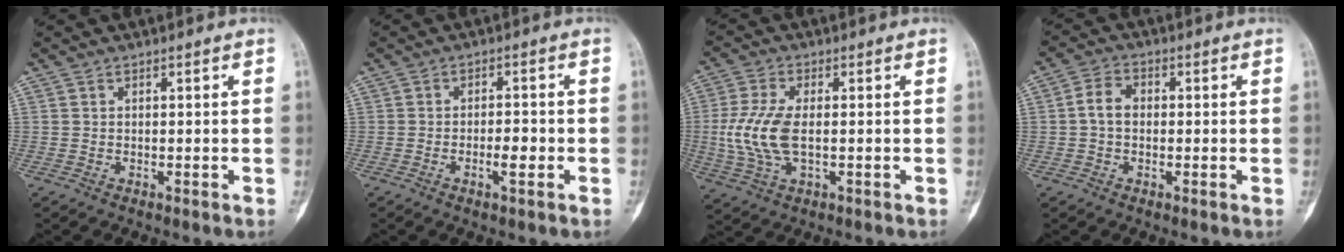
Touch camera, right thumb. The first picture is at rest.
{"total": 3.6, "force": [-1.2, 1.1, 3.2], "torque": [-0.050, 0.008, -0.022]}
{"total": 10.0, "force": [-0.3, 4.9, 8.7], "torque": [-0.205, -0.001, -0.005]}
{"total": 4.5, "force": [-0.1, 3.3, 3.1], "torque": [-0.051, 0.016, -0.010]}